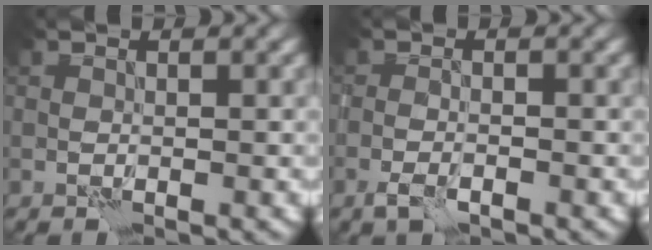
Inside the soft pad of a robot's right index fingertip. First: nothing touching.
{"total": 1.5, "force": [-1.0, 0.3, 1.0], "torque": [-0.023, 0.000, -0.022]}